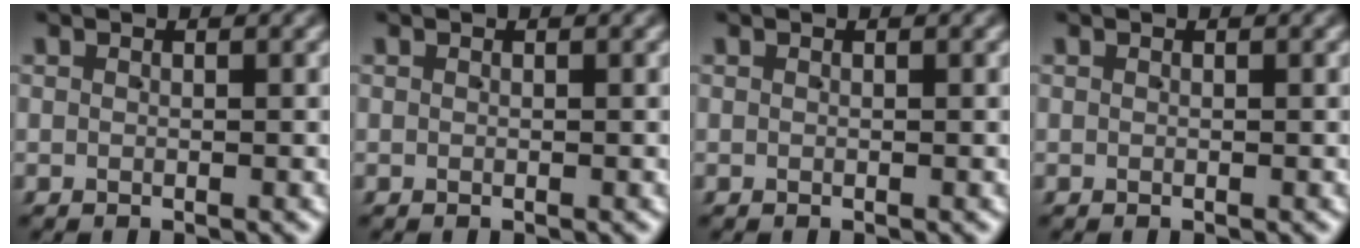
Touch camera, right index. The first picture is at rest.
{"total": 0.0}
{"total": 0.0}
{"total": 0.0}